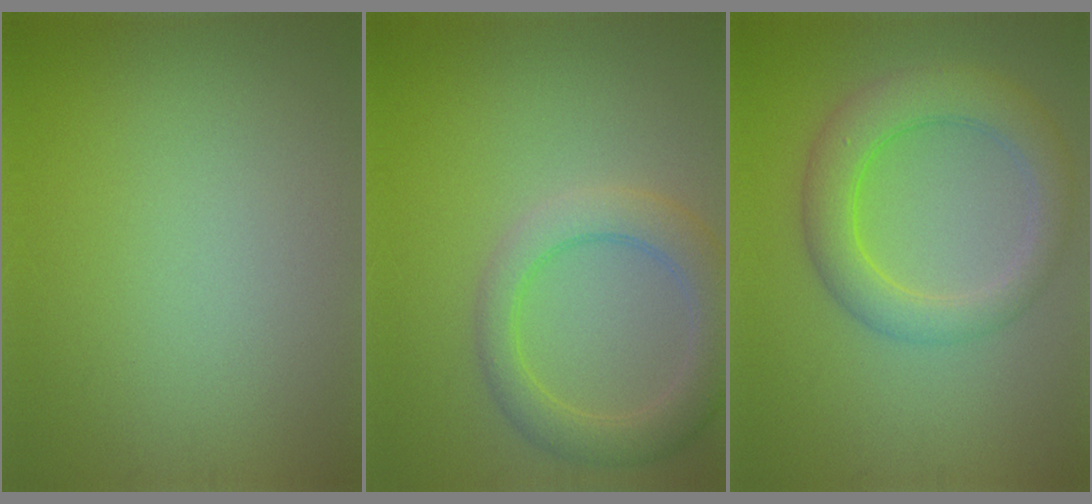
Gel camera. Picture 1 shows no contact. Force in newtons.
{"total": 4.7, "press": 4.7, "slide": 0.4}
{"total": 5.3, "press": 5.3, "slide": 0.2}